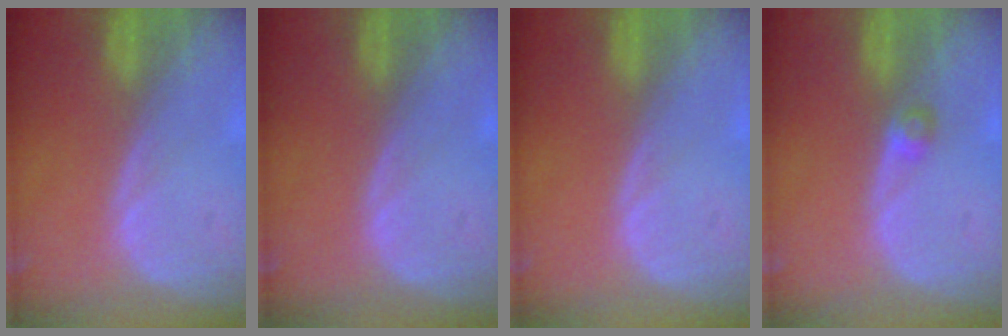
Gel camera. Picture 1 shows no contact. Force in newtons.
{"total": 0.0}
{"total": 0.0}
{"total": 1.8, "press": 1.6, "slide": 0.8}